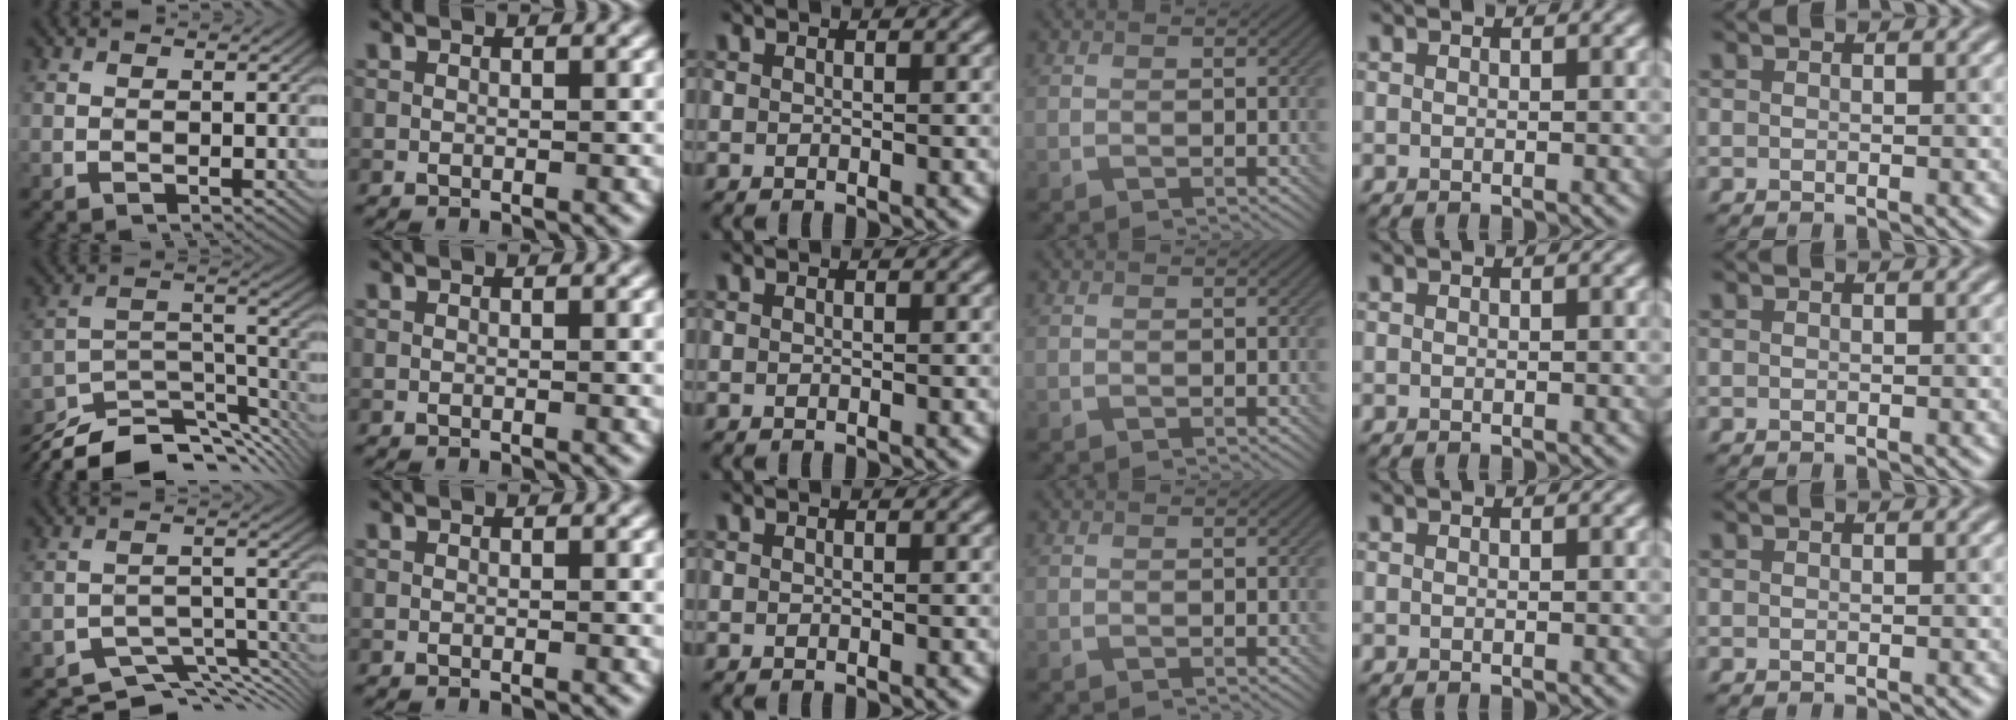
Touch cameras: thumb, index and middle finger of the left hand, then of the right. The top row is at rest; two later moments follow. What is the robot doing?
{"motion": "insert", "object": "bottle cap"}